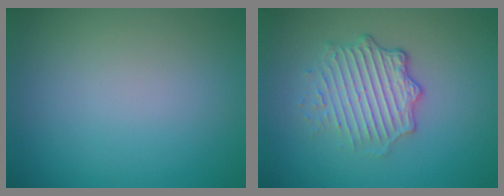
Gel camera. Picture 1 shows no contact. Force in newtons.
{"total": 5.0, "press": 3.6, "slide": 3.5}